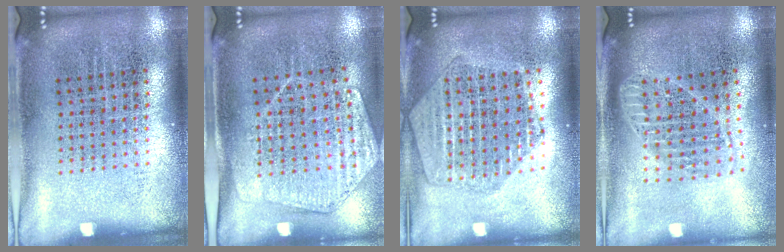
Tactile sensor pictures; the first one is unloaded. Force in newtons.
{"total": 1.5, "press": 1.4, "slide": 0.3}
{"total": 1.9, "press": 1.8, "slide": 0.6}
{"total": 1.8, "press": 1.5, "slide": 0.9}